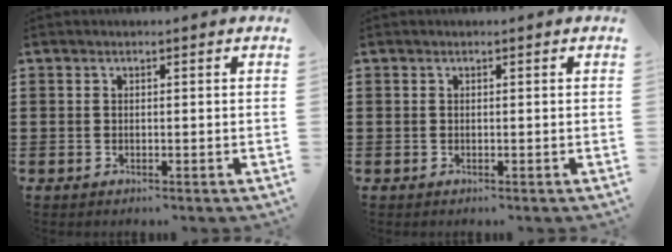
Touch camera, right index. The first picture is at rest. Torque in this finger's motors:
{"motor_torque": [-0.07, 0.00, 0.00, 0.00]}